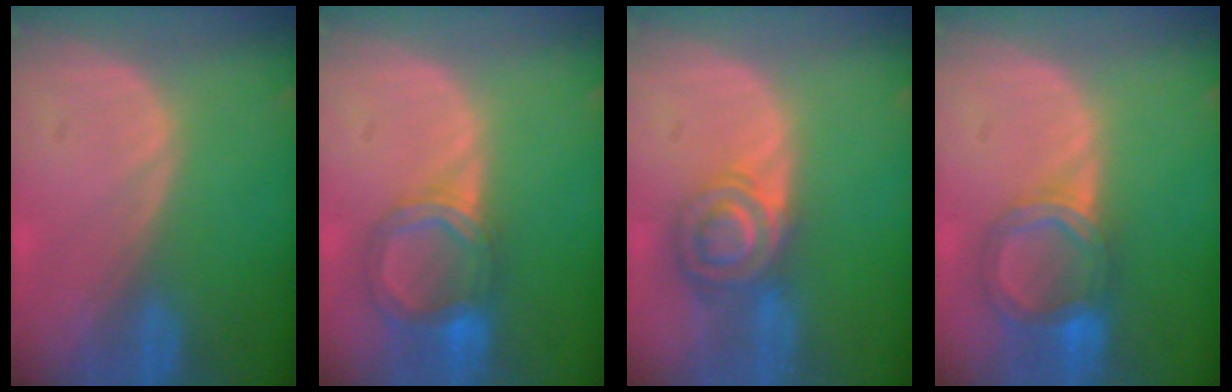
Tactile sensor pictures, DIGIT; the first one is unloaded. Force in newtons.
{"total": 6.5, "press": 5.8, "slide": 2.9}
{"total": 7.3, "press": 6.1, "slide": 4.0}
{"total": 6.5, "press": 5.8, "slide": 2.9}